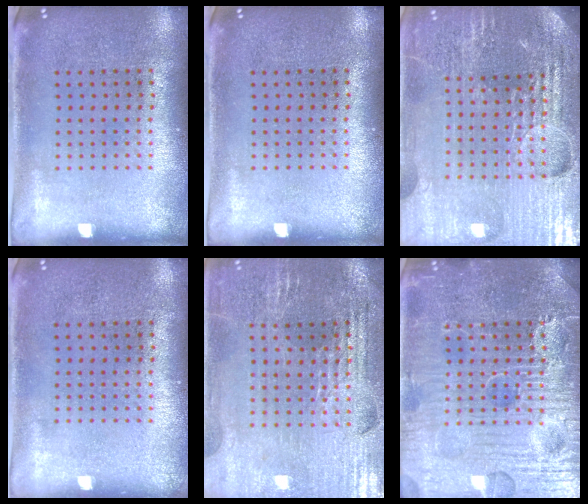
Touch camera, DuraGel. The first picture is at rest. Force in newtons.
{"total": 0.0}
{"total": 5.7, "press": 5.1, "slide": 2.5}
{"total": 0.0}
{"total": 2.9, "press": 2.8, "slide": 0.5}
{"total": 7.8, "press": 7.8, "slide": 0.8}